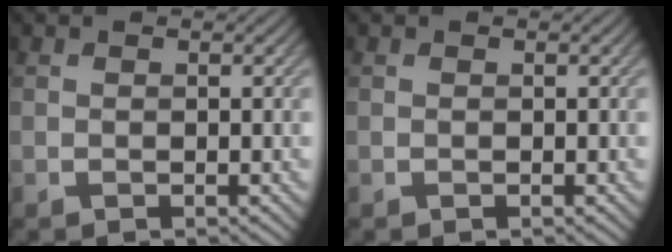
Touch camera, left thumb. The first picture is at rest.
{"total": 0.0}